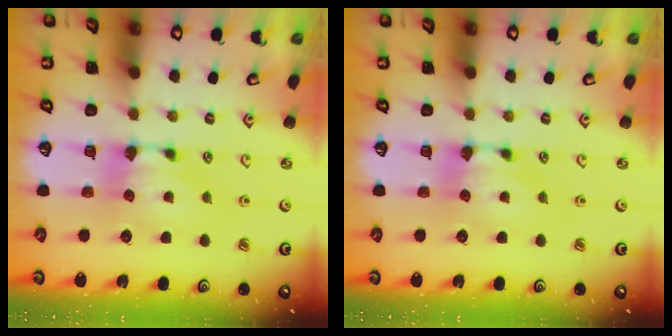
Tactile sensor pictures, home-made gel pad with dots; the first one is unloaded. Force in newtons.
{"total": 0.0}